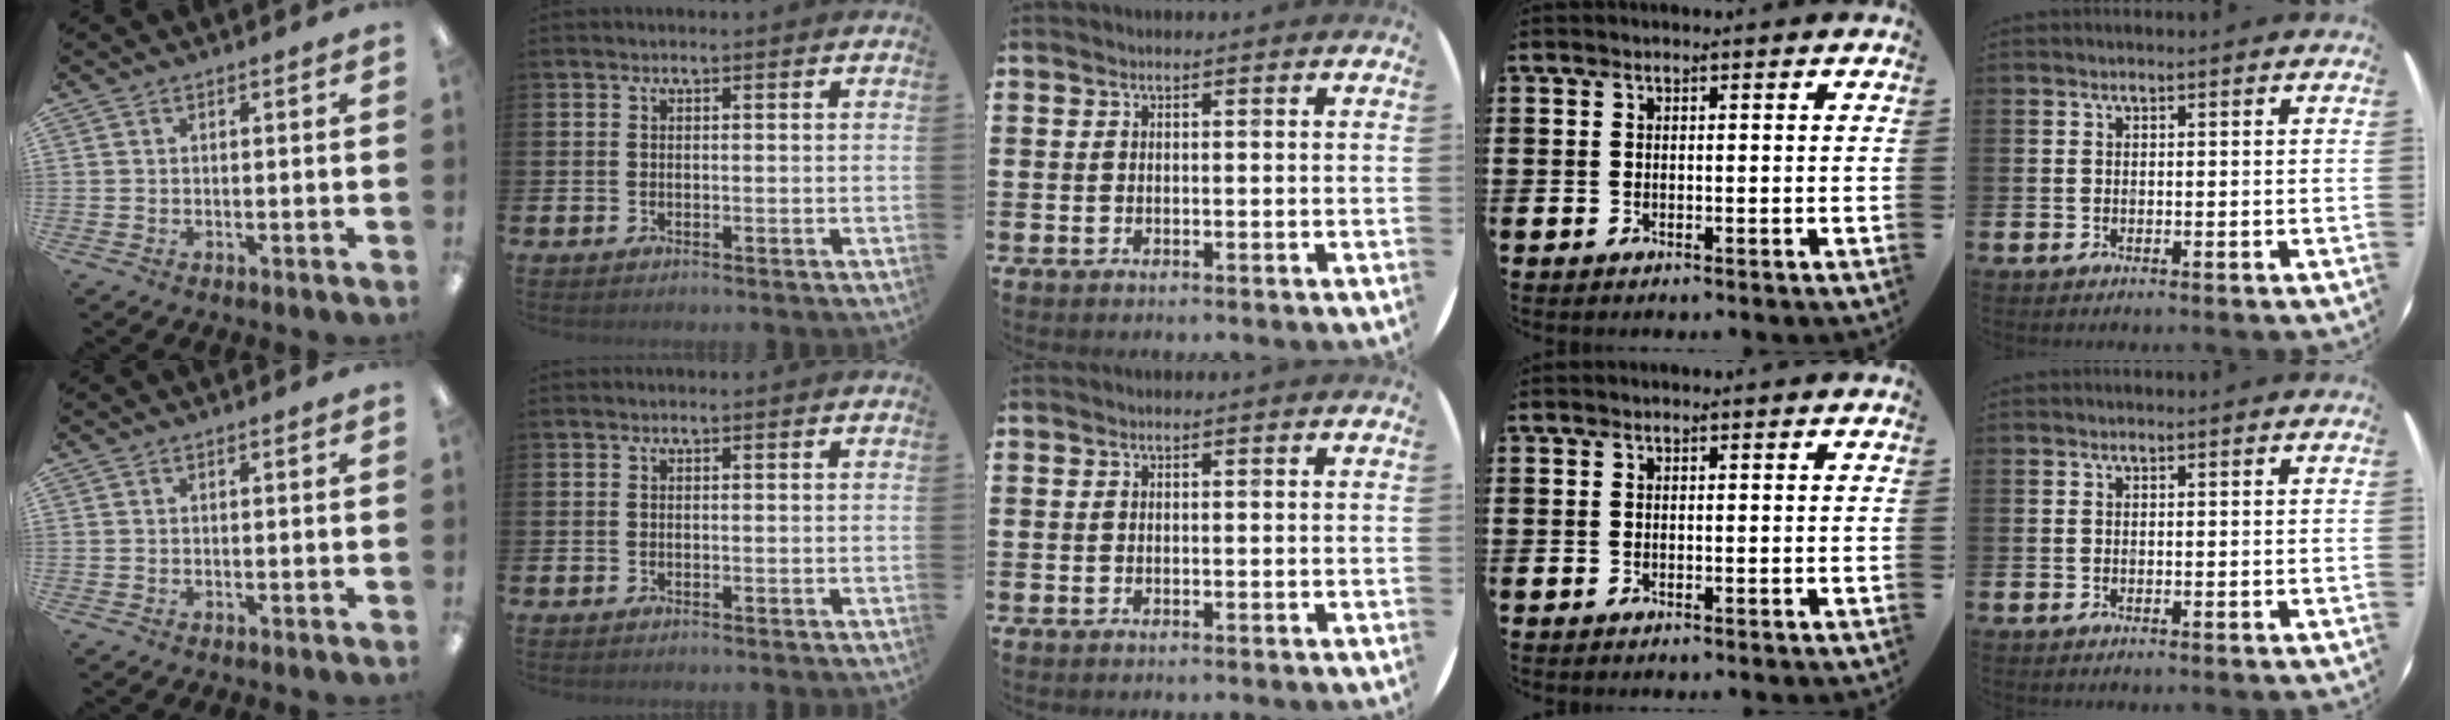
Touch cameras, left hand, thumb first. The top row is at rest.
{}